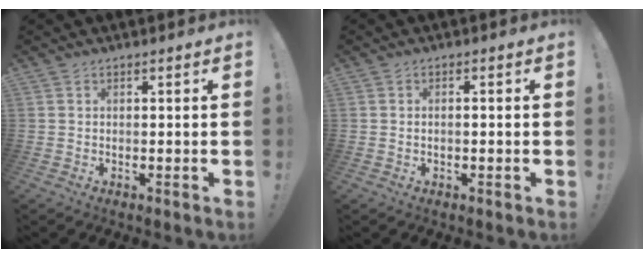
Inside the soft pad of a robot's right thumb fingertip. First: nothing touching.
{"total": 0.8, "force": [-0.4, 0.2, 0.7], "torque": [-0.013, 0.002, -0.006]}